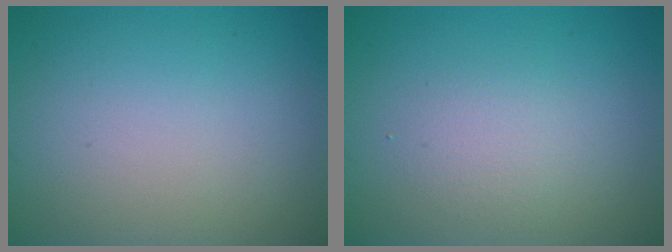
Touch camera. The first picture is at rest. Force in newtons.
{"total": 1.6, "press": 1.6, "slide": 0.1}